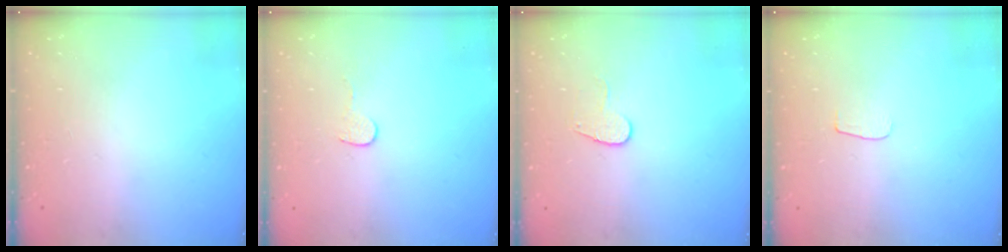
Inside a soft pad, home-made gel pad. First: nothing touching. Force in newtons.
{"total": 4.7, "press": 4.7, "slide": 0.4}
{"total": 7.7, "press": 7.6, "slide": 0.5}
{"total": 3.1, "press": 3.1, "slide": 0.3}